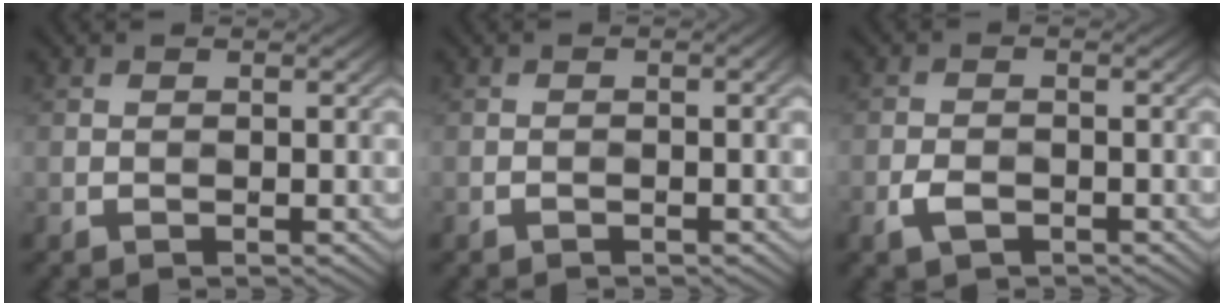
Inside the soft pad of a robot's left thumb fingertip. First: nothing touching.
{"total": 1.1, "force": [-0.6, 0.2, 0.9], "torque": [-0.006, 0.009, -0.009]}
{"total": 2.8, "force": [-0.7, 1.7, 2.1], "torque": [-0.039, -0.002, -0.016]}